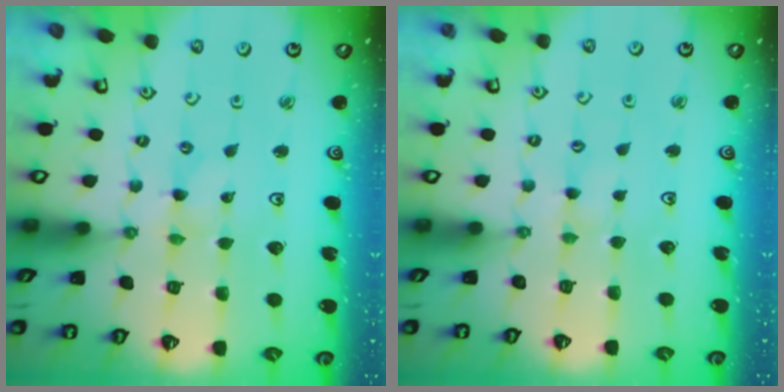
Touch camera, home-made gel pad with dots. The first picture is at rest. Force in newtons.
{"total": 1.5, "press": 1.5, "slide": 0.3}